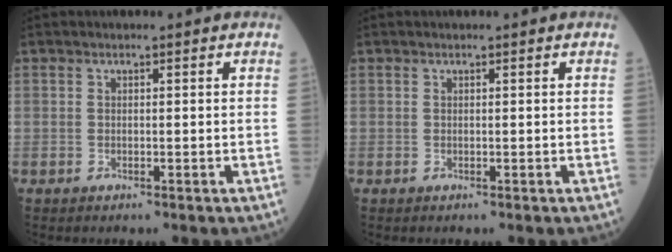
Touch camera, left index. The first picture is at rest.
{"total": 0.0}